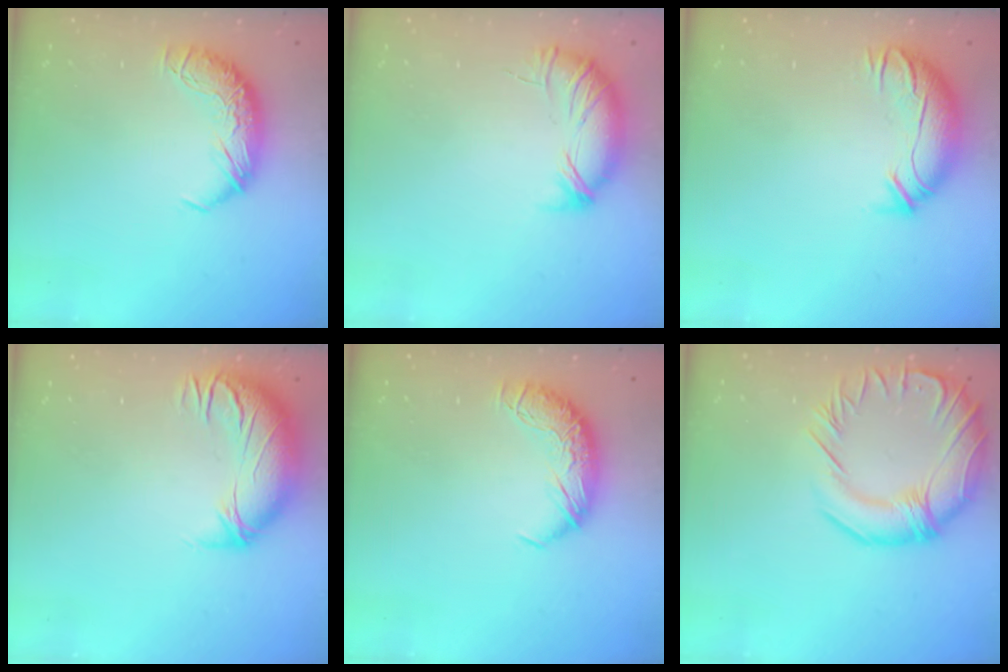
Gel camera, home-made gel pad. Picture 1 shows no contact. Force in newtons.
{"total": 4.9, "press": 4.8, "slide": 1.0}
{"total": 3.6, "press": 2.6, "slide": 2.5}
{"total": 2.4, "press": 1.1, "slide": 2.1}
{"total": 0.0}
{"total": 9.6, "press": 9.0, "slide": 3.3}